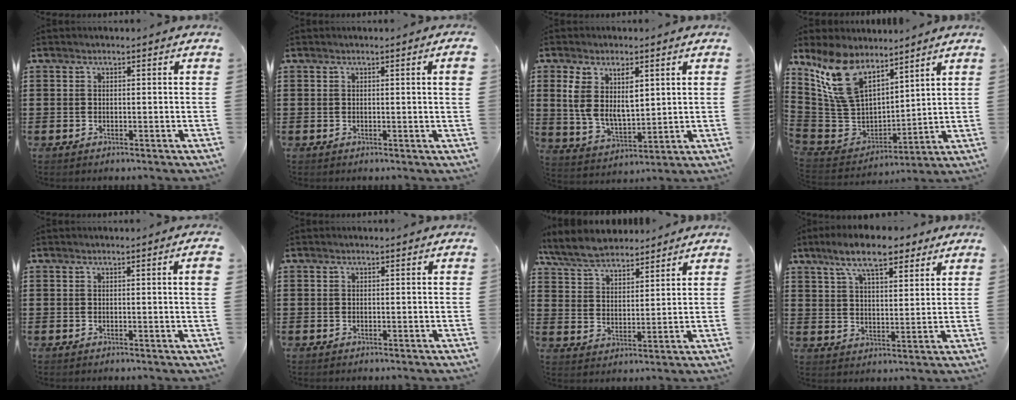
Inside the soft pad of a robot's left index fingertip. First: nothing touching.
{"total": 1.3, "force": [0.3, -0.2, 1.3], "torque": [-0.022, -0.002, 0.004]}
{"total": 7.7, "force": [3.1, 3.9, 5.8], "torque": [-0.124, -0.004, 0.054]}
{"total": 12.2, "force": [8.4, 6.4, 6.1], "torque": [-0.178, -0.036, 0.161]}
{"total": 1.7, "force": [0.4, -0.1, 1.7], "torque": [-0.029, -0.002, 0.006]}
{"total": 0.0}
{"total": 6.8, "force": [6.2, 1.9, 2.1], "torque": [-0.066, -0.013, 0.116]}
{"total": 9.2, "force": [6.7, 2.8, 5.6], "torque": [-0.117, -0.003, 0.120]}